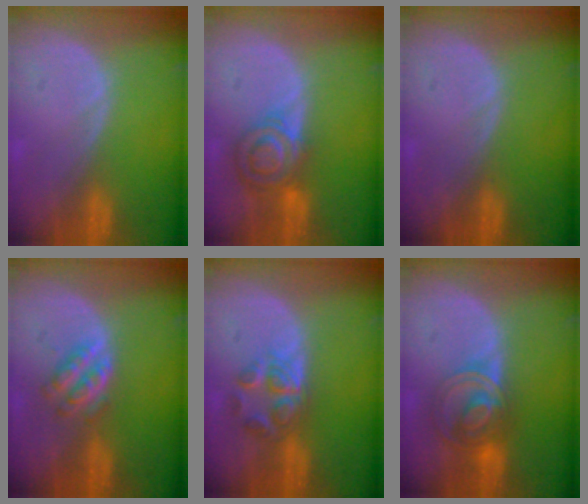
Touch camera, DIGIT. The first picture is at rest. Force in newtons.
{"total": 7.3, "press": 6.3, "slide": 3.7}
{"total": 0.0}
{"total": 4.2, "press": 4.2, "slide": 0.1}
{"total": 5.7, "press": 4.8, "slide": 3.2}
{"total": 7.2, "press": 6.3, "slide": 3.5}